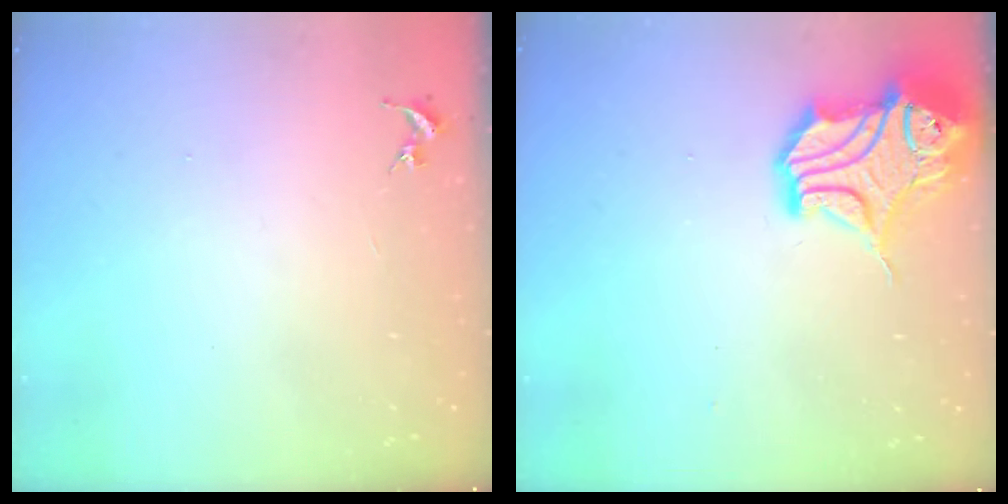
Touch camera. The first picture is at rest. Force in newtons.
{"total": 15.4, "press": 15.2, "slide": 2.4}